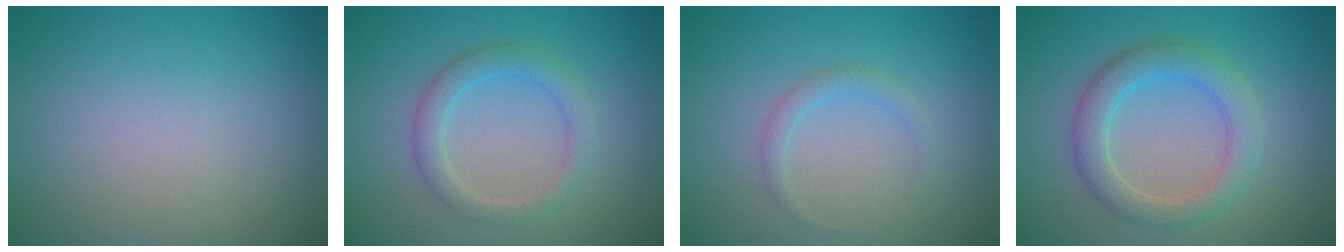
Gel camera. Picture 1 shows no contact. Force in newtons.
{"total": 2.7, "press": 2.6, "slide": 0.3}
{"total": 1.3, "press": 1.3, "slide": 0.0}
{"total": 4.1, "press": 4.1, "slide": 0.3}